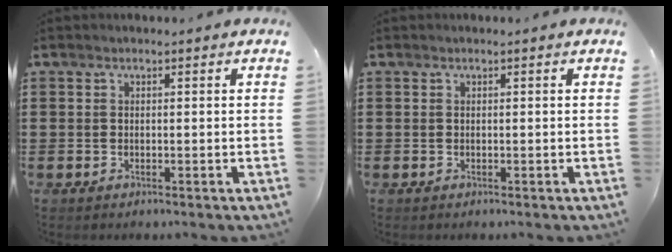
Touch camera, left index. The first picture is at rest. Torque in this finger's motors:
{"motor_torque": [0.00, 0.01, 0.00, 0.00]}